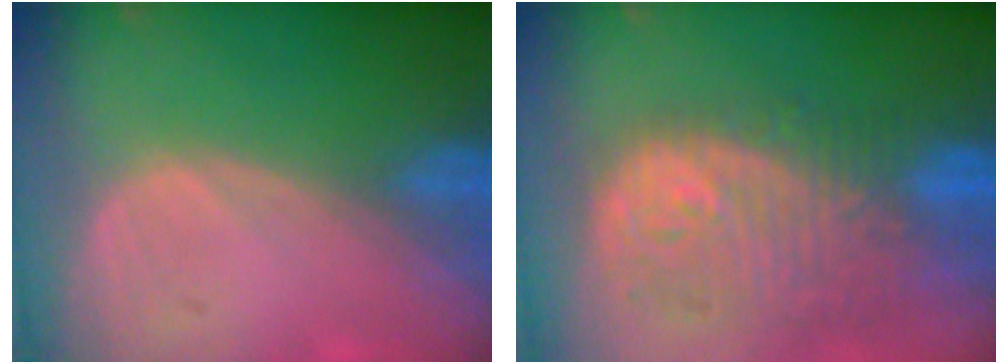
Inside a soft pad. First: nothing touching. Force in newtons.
{"total": 11.9, "press": 10.7, "slide": 5.4}